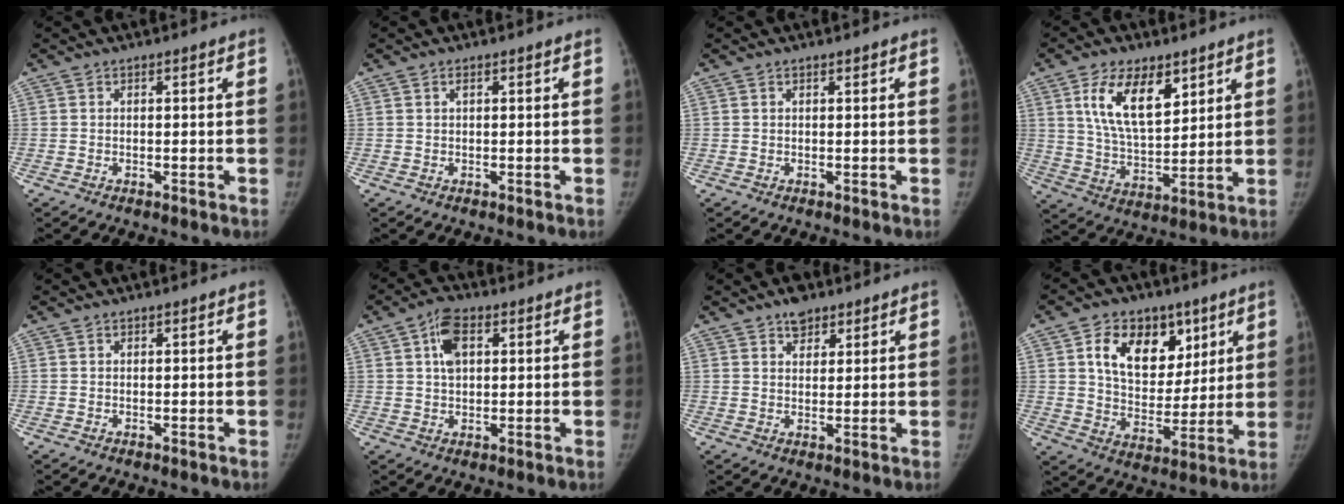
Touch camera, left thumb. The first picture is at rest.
{"total": 0.5, "force": [0.1, 0.3, 0.4], "torque": [-0.009, 0.001, 0.003]}
{"total": 0.0}
{"total": 13.4, "force": [6.4, 6.7, 9.6], "torque": [-0.144, -0.034, 0.126]}
{"total": 0.0}
{"total": 6.4, "force": [2.1, 3.8, 4.6], "torque": [-0.074, 0.006, 0.035]}
{"total": 4.5, "force": [3.1, 2.7, 1.9], "torque": [-0.006, -0.017, 0.049]}
{"total": 16.3, "force": [7.0, 11.3, 9.5], "torque": [-0.110, -0.026, 0.126]}